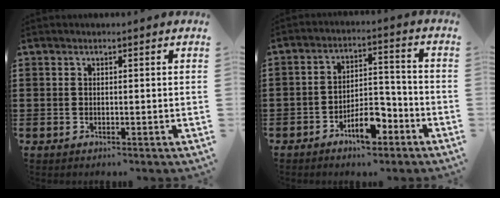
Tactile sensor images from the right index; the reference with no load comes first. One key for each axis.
{"total": 7.4, "fx": -4.5, "fy": 3.1, "fz": 4.9, "tx": -0.081, "ty": 0.018, "tz": -0.081}